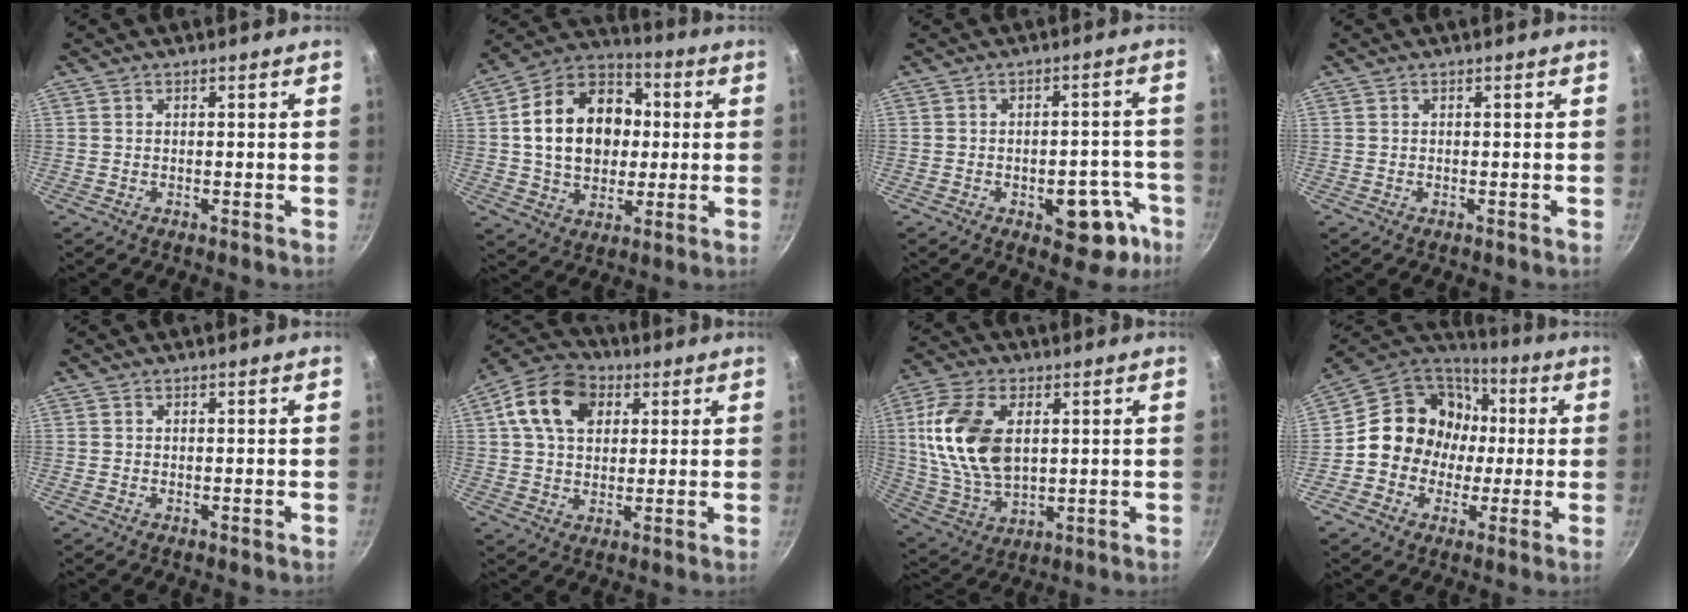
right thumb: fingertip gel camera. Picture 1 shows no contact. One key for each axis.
{"total": 20.1, "fx": 1.8, "fy": 15.3, "fz": 12.9, "tx": -0.190, "ty": 0.030, "tz": 0.026}
{"total": 11.4, "fx": -5.0, "fy": 6.2, "fz": 8.1, "tx": -0.036, "ty": 0.036, "tz": -0.059}
{"total": 0.0}
{"total": 0.0}
{"total": 13.2, "fx": 4.2, "fy": 9.5, "fz": 8.2, "tx": -0.124, "ty": 0.009, "tz": 0.056}
{"total": 17.0, "fx": 3.3, "fy": 10.3, "fz": 13.2, "tx": -0.241, "ty": -0.007, "tz": 0.070}
{"total": 16.2, "fx": 0.2, "fy": 14.6, "fz": 6.9, "tx": -0.074, "ty": 0.036, "tz": -0.009}